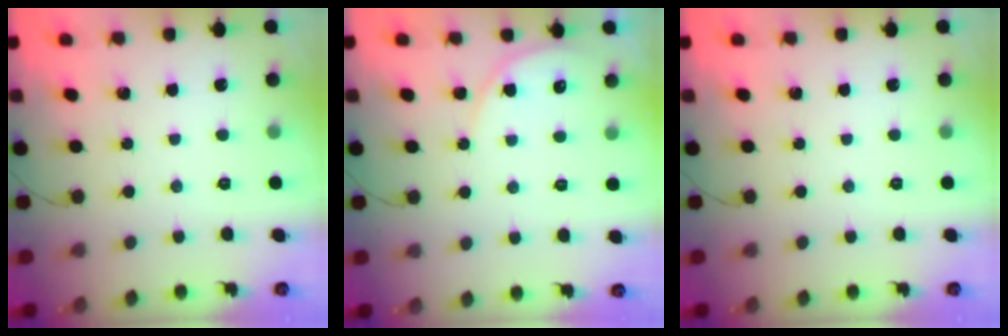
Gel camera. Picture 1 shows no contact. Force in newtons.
{"total": 5.8, "press": 5.8, "slide": 0.4}
{"total": 0.0}